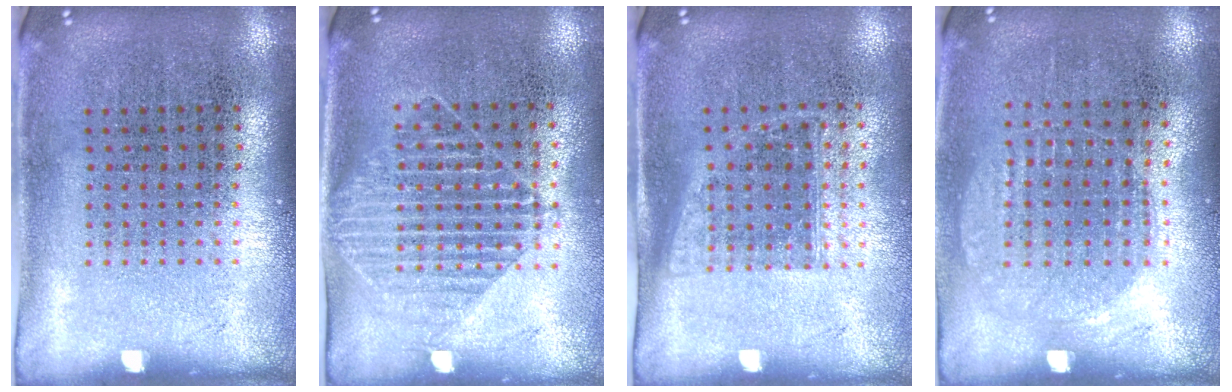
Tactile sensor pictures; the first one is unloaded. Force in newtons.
{"total": 1.5, "press": 1.3, "slide": 0.8}
{"total": 1.0, "press": 0.8, "slide": 0.6}
{"total": 1.0, "press": 0.9, "slide": 0.4}